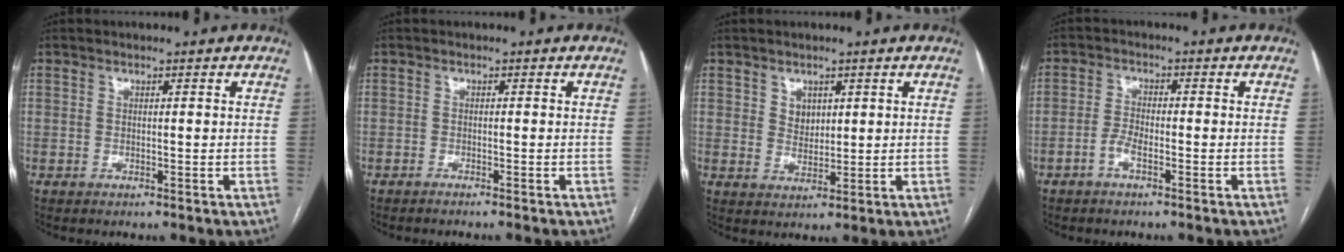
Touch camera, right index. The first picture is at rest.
{"total": 2.1, "force": [-1.9, -0.2, 1.0], "torque": [-0.013, 0.002, -0.022]}
{"total": 2.9, "force": [1.3, 2.2, 1.3], "torque": [-0.024, -0.001, 0.029]}
{"total": 2.7, "force": [-1.5, 0.7, 2.1], "torque": [-0.043, 0.004, -0.031]}